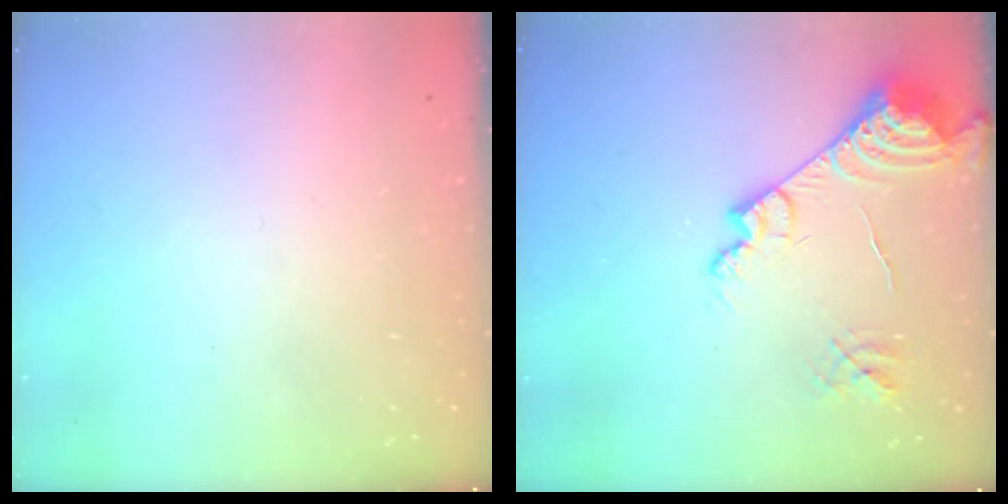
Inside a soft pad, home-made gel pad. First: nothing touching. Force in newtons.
{"total": 14.9, "press": 14.8, "slide": 1.5}